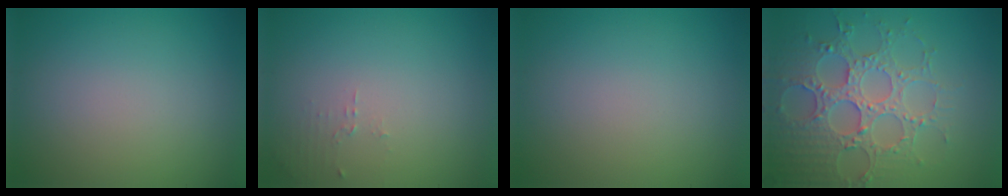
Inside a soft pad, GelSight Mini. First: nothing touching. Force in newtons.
{"total": 0.9, "press": 0.9, "slide": 0.3}
{"total": 0.0}
{"total": 5.8, "press": 5.2, "slide": 2.5}